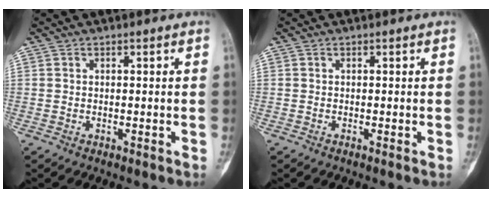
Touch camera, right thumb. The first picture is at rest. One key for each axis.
{"total": 0.0}